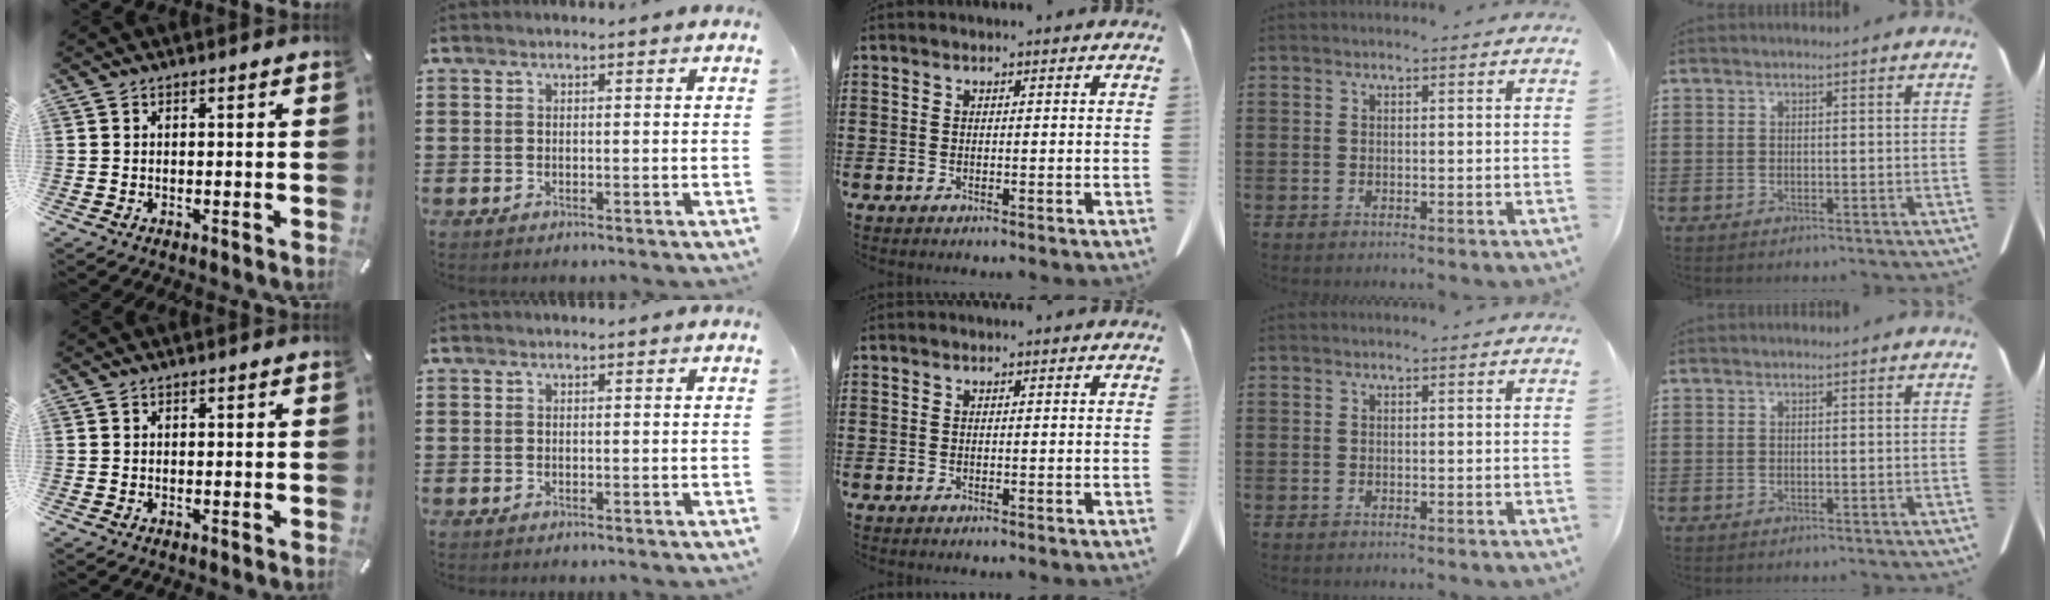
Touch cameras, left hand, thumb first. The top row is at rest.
{}